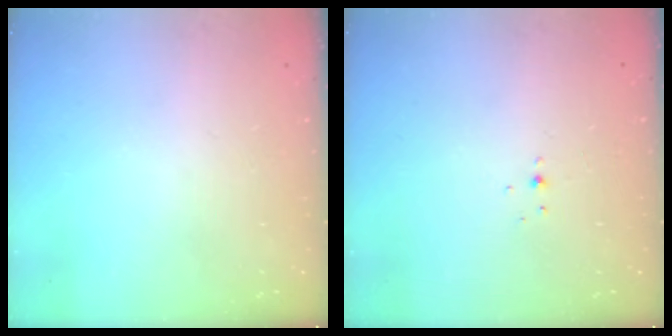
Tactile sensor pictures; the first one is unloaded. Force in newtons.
{"total": 3.2, "press": 3.1, "slide": 0.9}